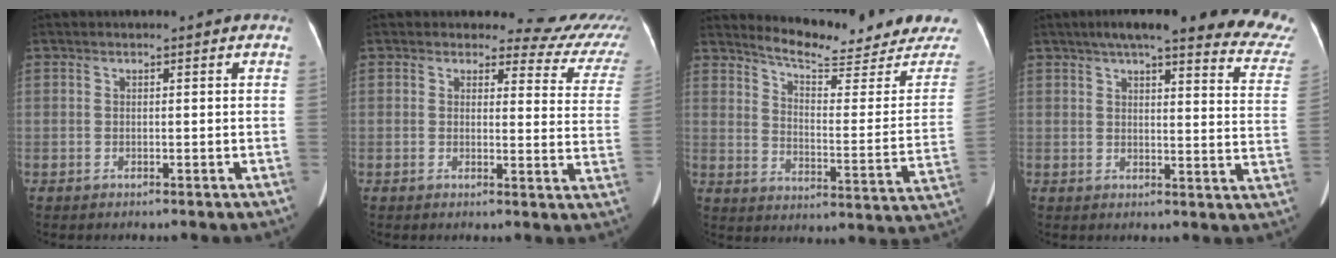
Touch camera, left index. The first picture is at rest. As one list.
[{"total": 11.3, "force": [10.5, 4.2, 0.9], "torque": [0.032, -0.051, 0.074]}, {"total": 18.9, "force": [18.1, 2.7, 4.6], "torque": [-0.063, -0.089, 0.218]}, {"total": 24.1, "force": [21.2, 3.0, 11.1], "torque": [-0.131, -0.035, 0.234]}]